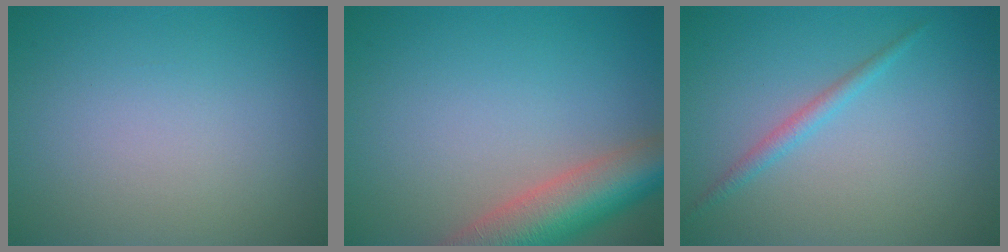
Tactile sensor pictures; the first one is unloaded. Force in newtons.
{"total": 7.7, "press": 7.7, "slide": 0.5}
{"total": 1.4, "press": 1.4, "slide": 0.1}